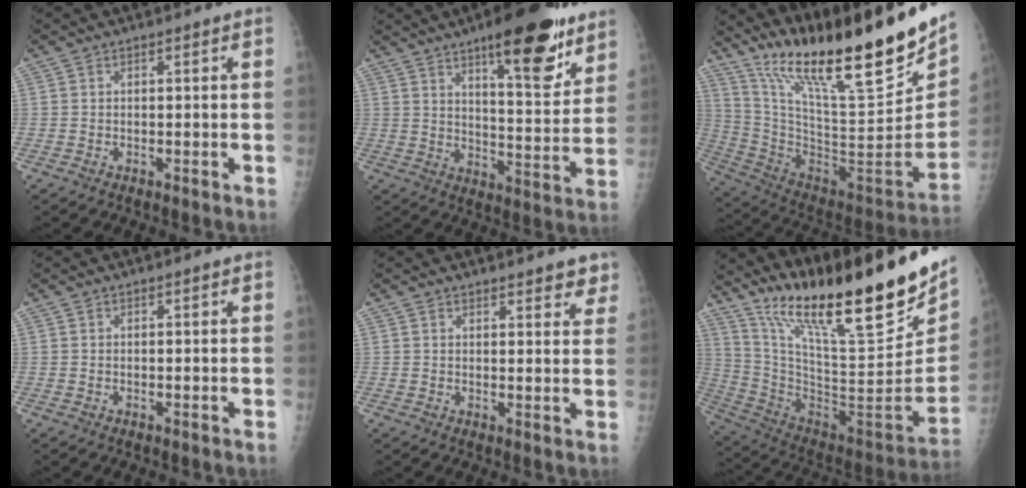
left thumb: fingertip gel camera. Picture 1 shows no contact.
{"total": 17.7, "force": [11.1, 5.2, 12.8], "torque": [-0.143, -0.066, 0.167]}
{"total": 30.8, "force": [21.3, 4.4, 21.9], "torque": [-0.336, -0.105, 0.367]}
{"total": 0.0}
{"total": 5.8, "force": [4.7, 2.0, 2.7], "torque": [0.000, -0.021, 0.053]}
{"total": 32.4, "force": [21.0, 6.1, 23.8], "torque": [-0.357, -0.086, 0.359]}